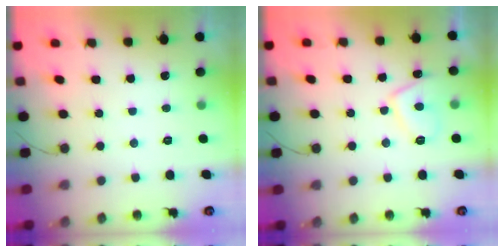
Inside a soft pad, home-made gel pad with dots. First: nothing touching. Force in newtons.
{"total": 6.1, "press": 5.9, "slide": 1.4}